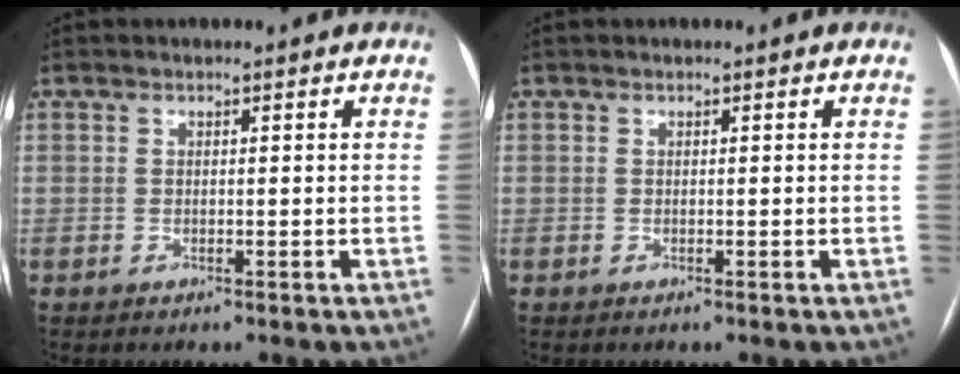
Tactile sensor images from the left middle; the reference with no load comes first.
{"total": 0.0}